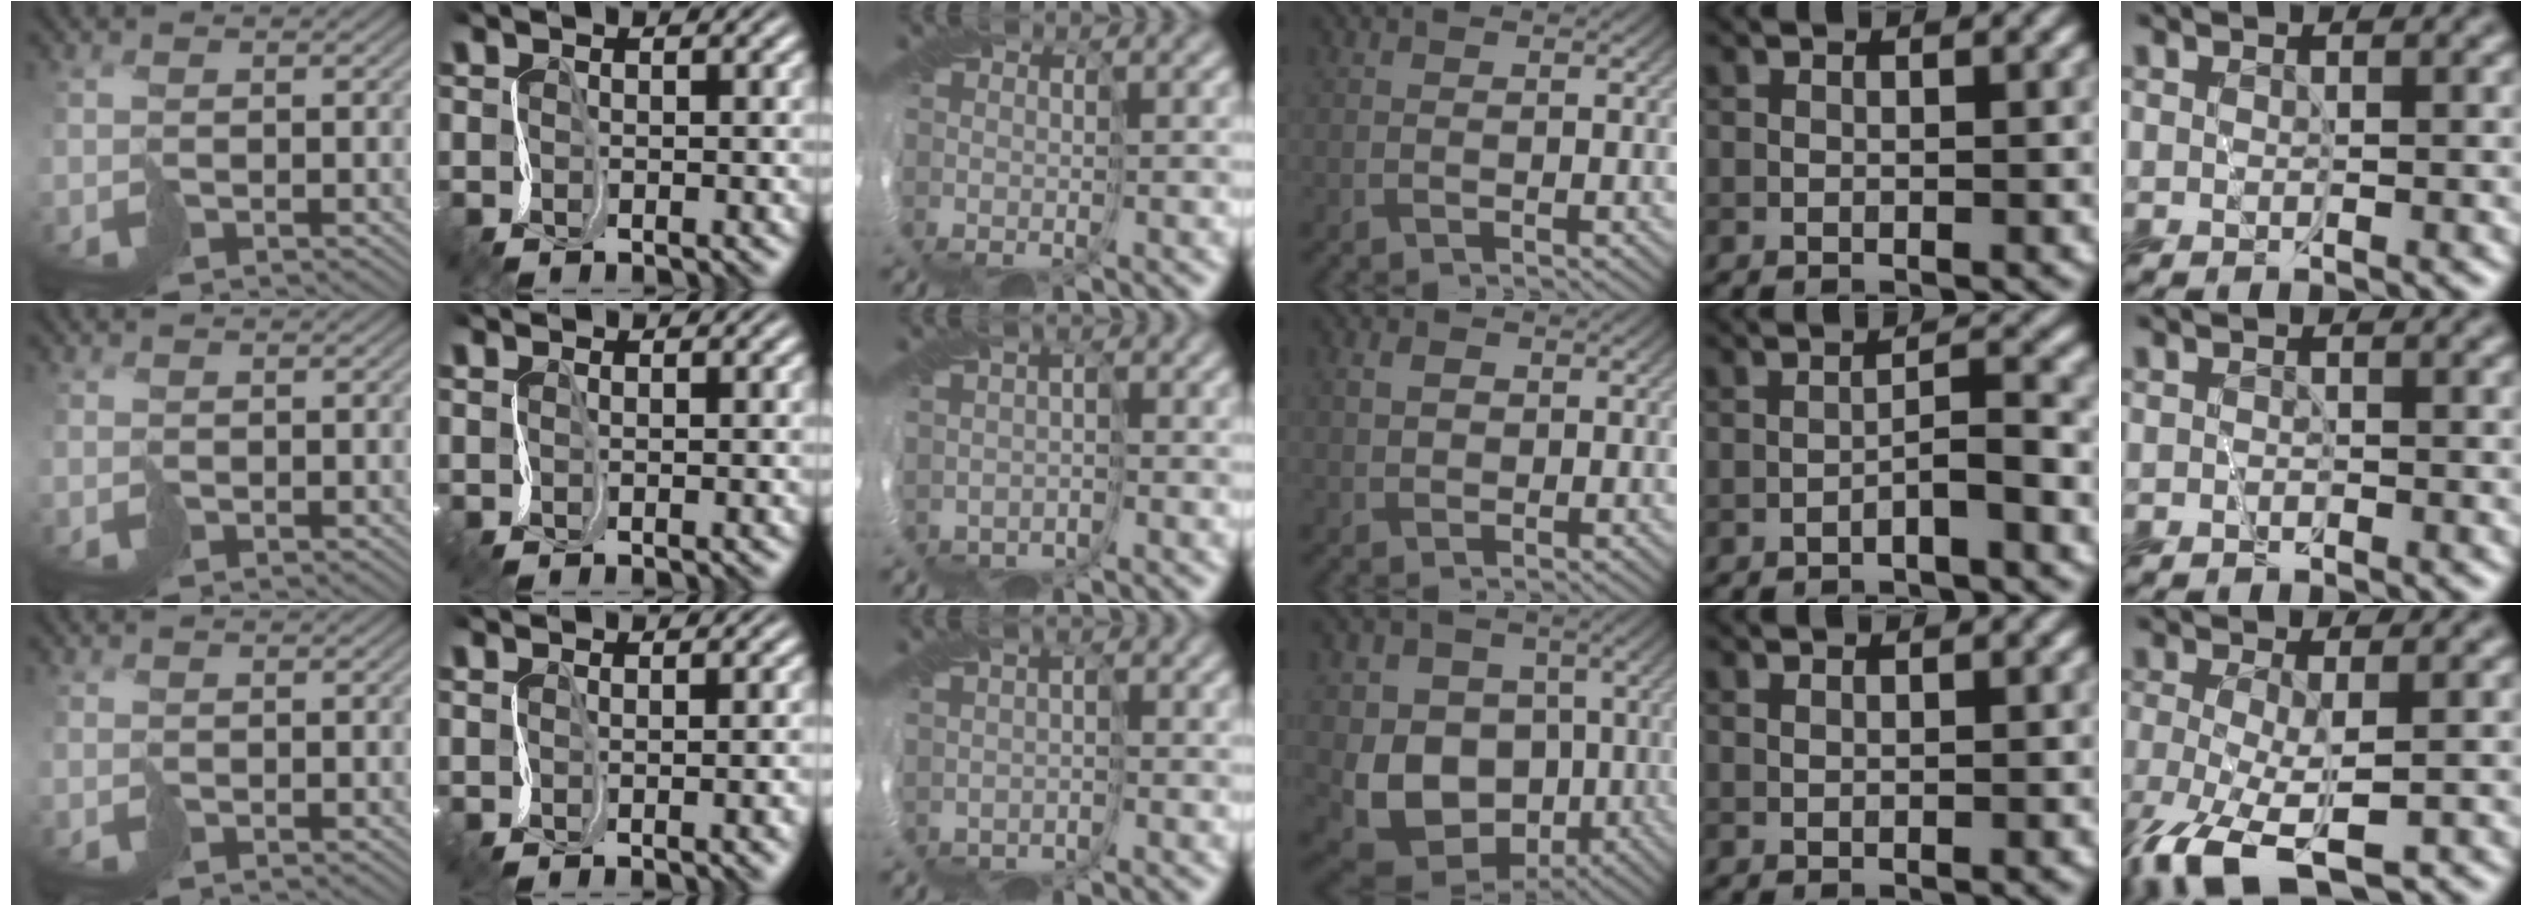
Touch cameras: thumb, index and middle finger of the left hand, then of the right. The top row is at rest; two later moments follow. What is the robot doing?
{"motion": "cut", "object": "bubble wrap"}